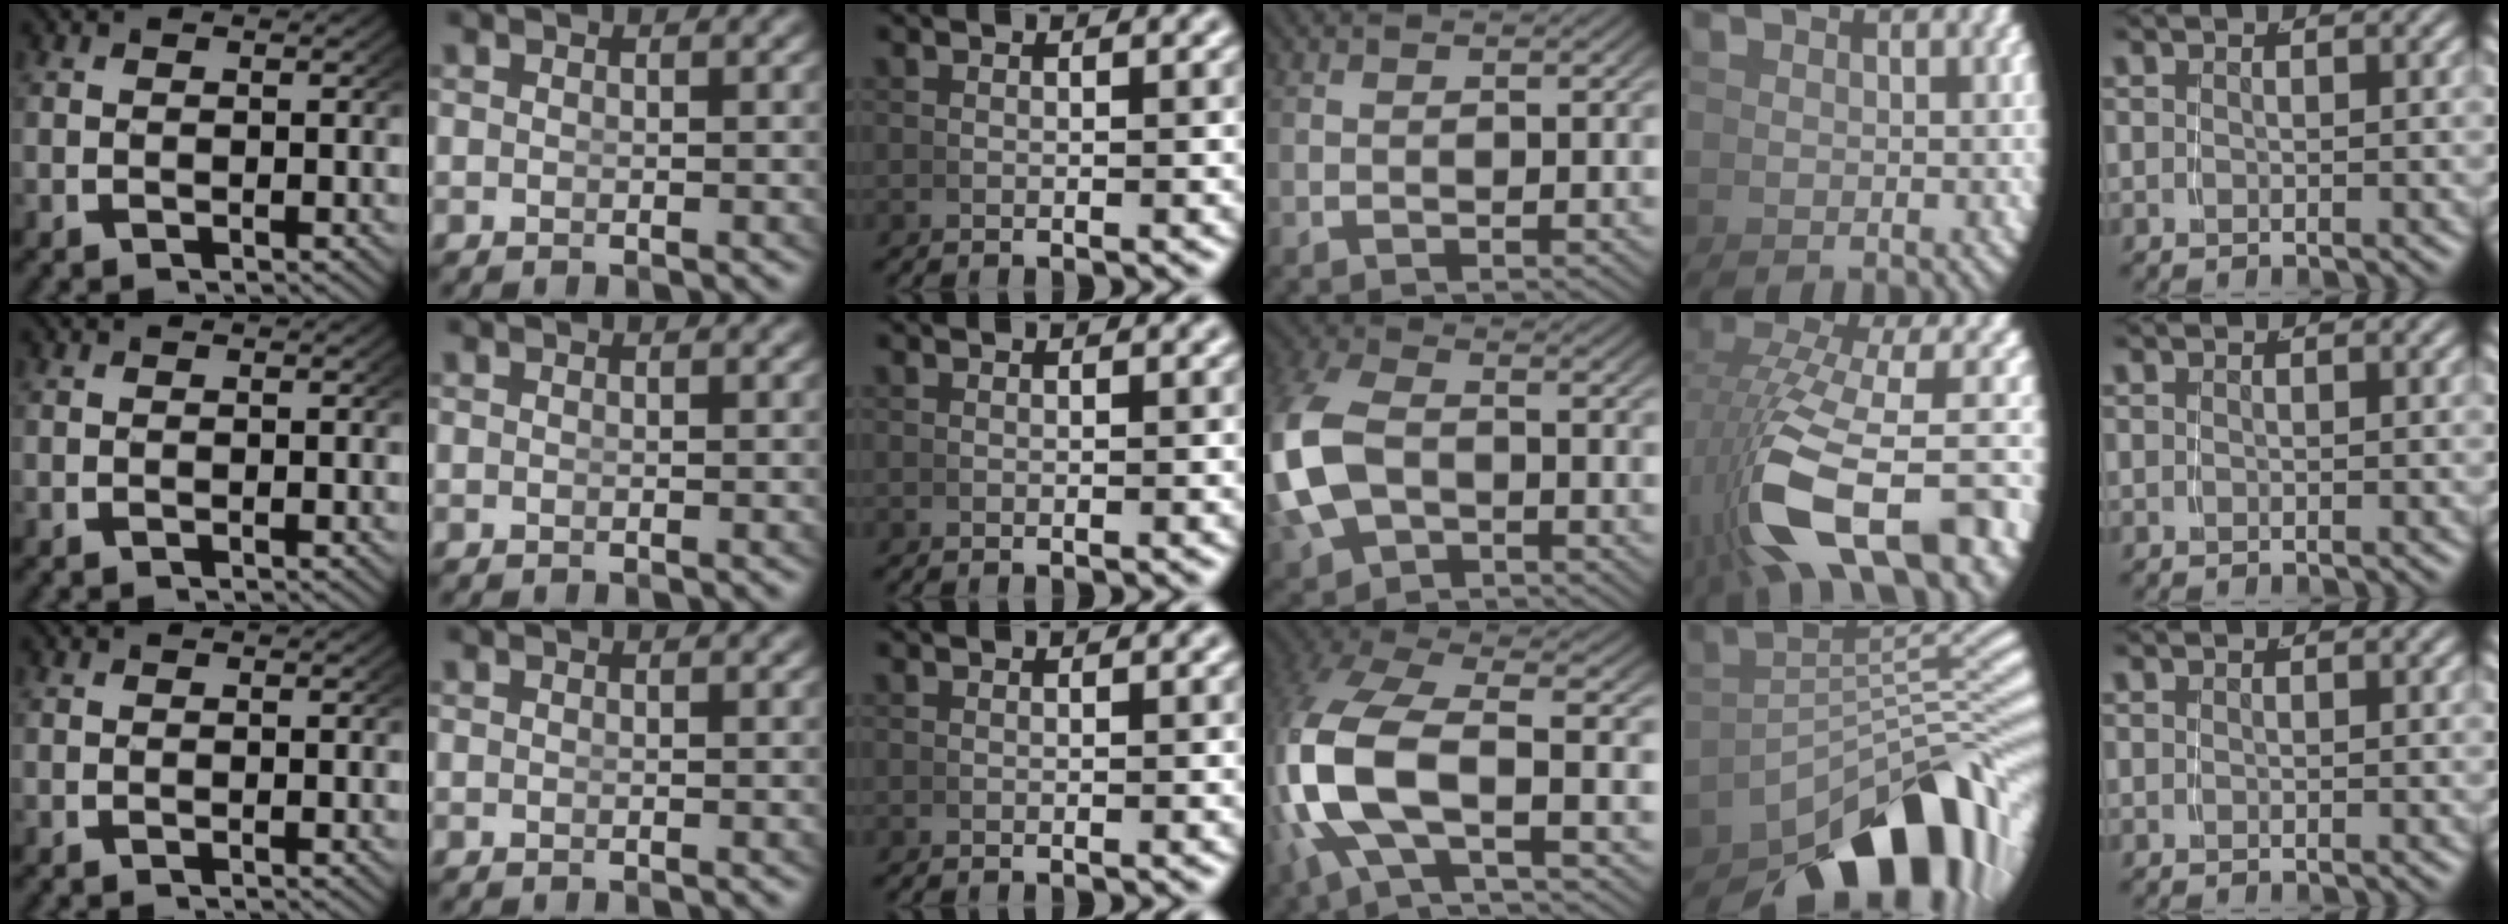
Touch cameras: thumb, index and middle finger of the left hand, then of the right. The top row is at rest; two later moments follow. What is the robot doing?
{"motion": "grasp_and_lifting", "object": "coin"}